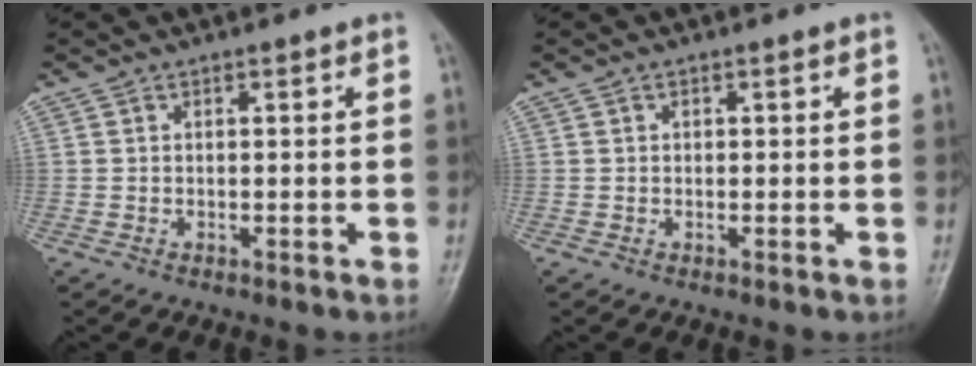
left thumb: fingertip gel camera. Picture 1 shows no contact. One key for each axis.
{"total": 0.6, "fx": 0.1, "fy": 0.6, "fz": 0.2, "tx": 0.003, "ty": 0.002, "tz": 0.001}